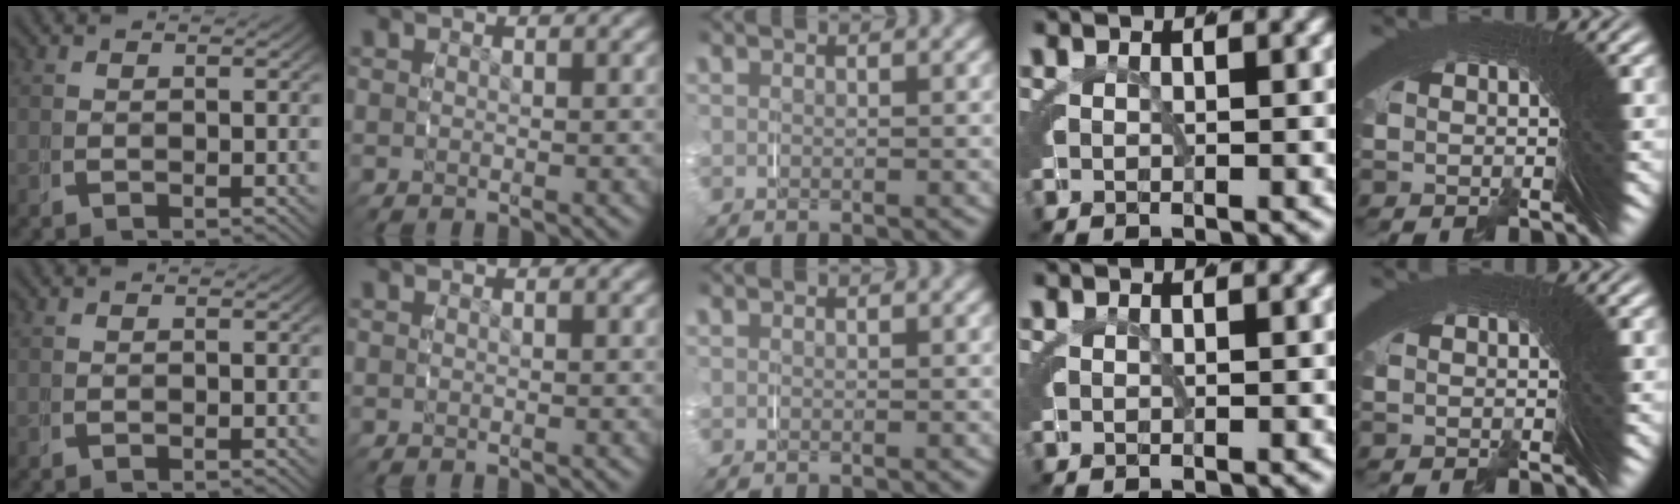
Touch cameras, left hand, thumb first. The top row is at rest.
{}